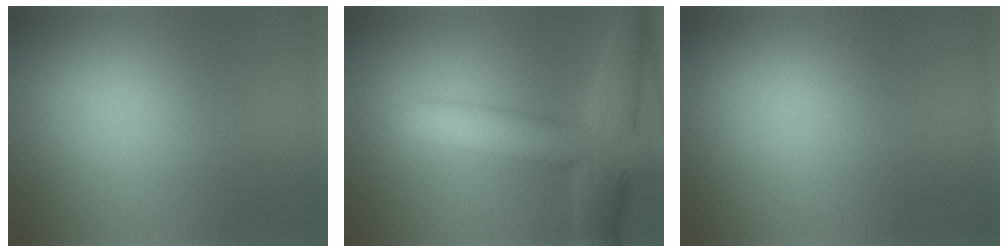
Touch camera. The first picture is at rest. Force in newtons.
{"total": 8.2, "press": 8.2, "slide": 0.4}
{"total": 0.0}